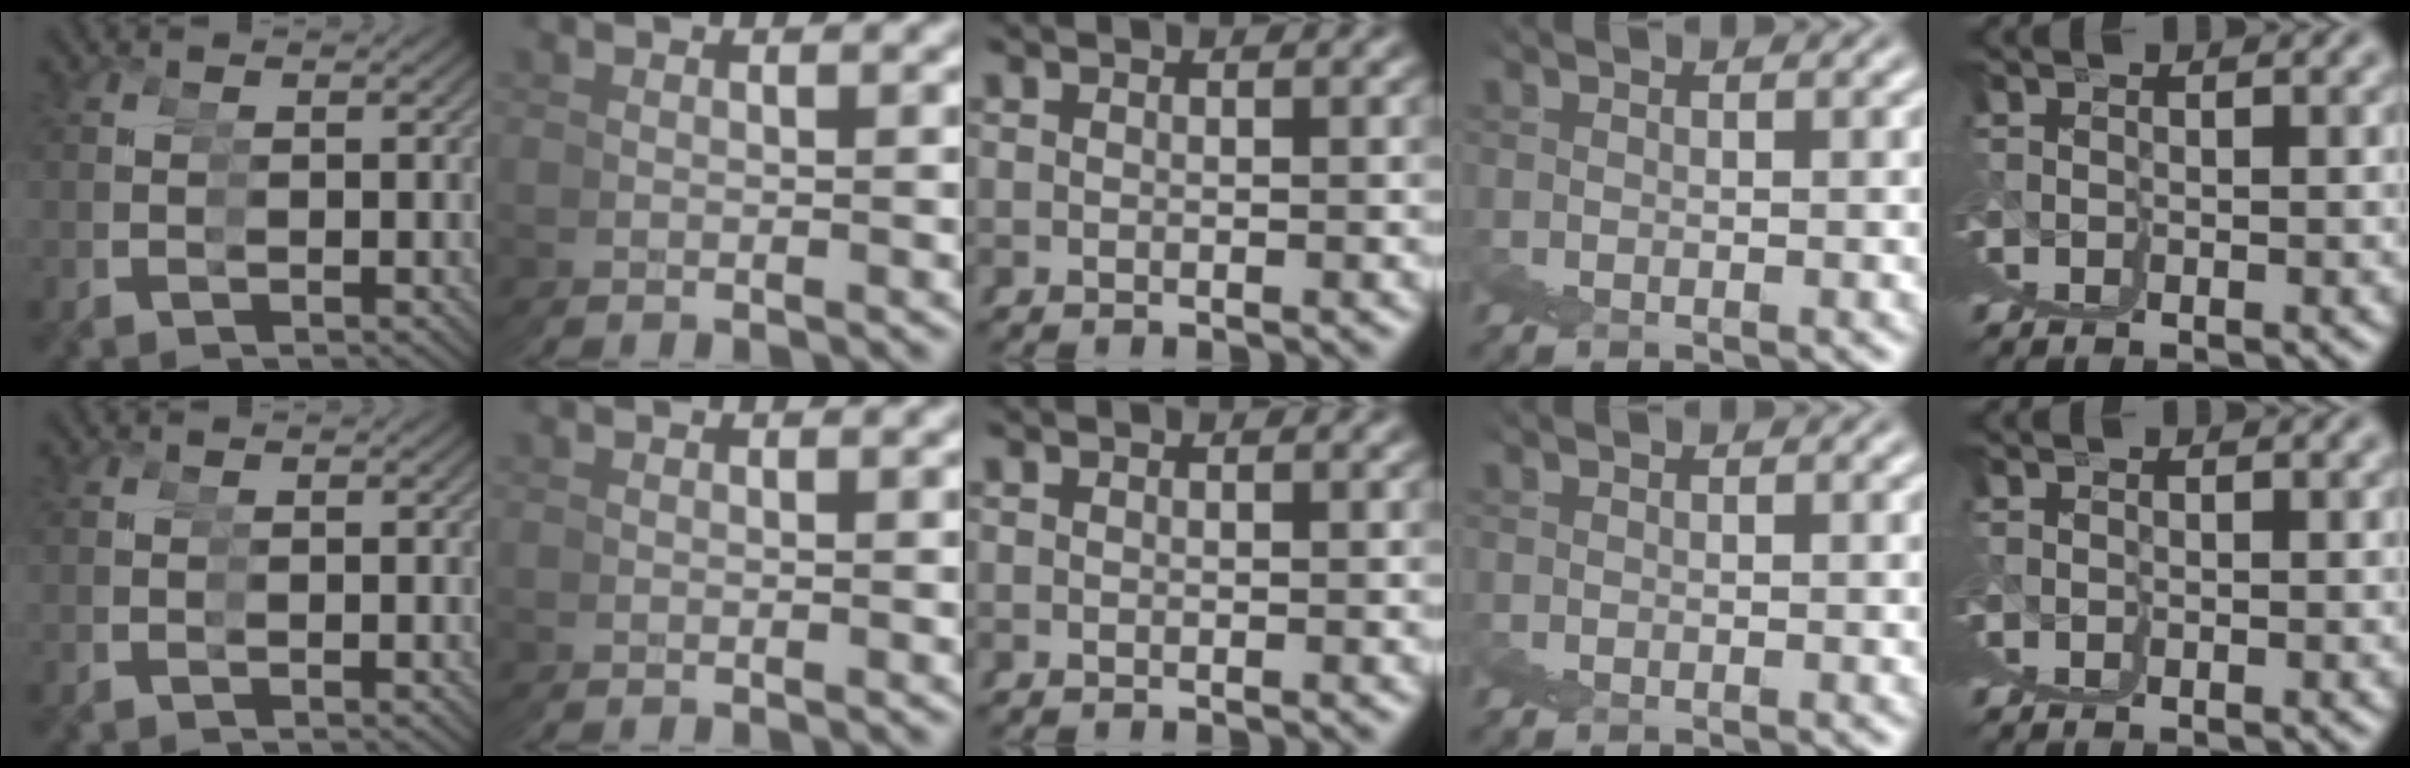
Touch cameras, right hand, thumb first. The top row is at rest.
{"index": {"total": 1.7, "force": [0.0, -1.6, -0.5], "torque": [0.017, -0.005, 0.009]}}